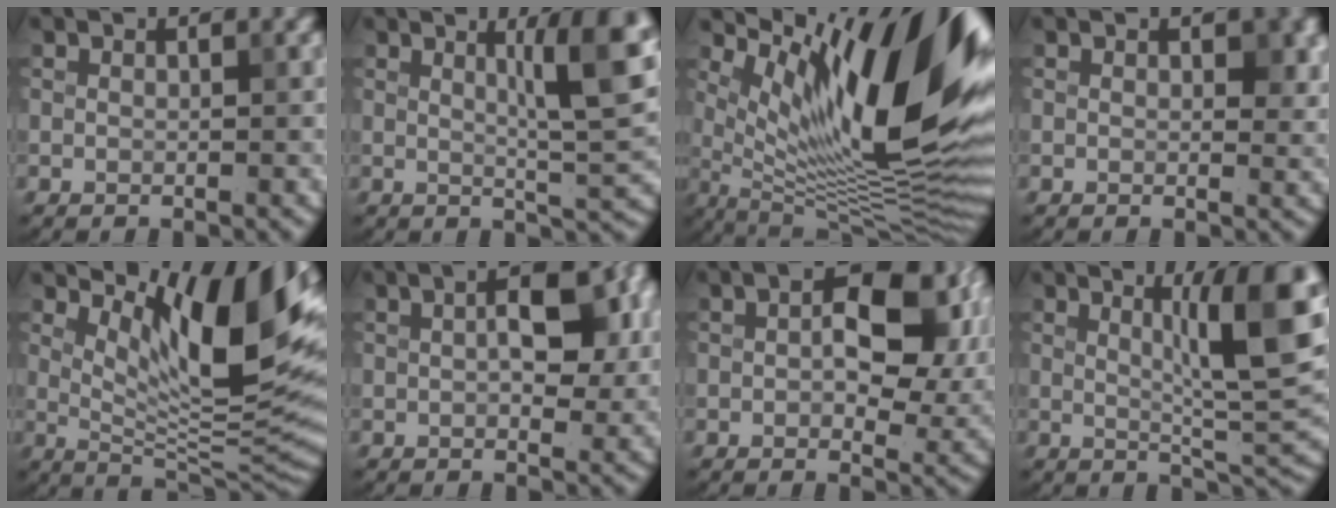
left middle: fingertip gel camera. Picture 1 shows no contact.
{"total": 6.1, "force": [2.1, 1.0, 5.6], "torque": [-0.076, 0.000, 0.037]}
{"total": 16.5, "force": [6.6, 5.0, 14.3], "torque": [-0.222, 0.001, 0.120]}
{"total": 2.4, "force": [0.8, 1.6, 1.7], "torque": [-0.022, -0.003, 0.011]}
{"total": 12.0, "force": [5.3, 3.7, 10.1], "torque": [-0.148, -0.006, 0.101]}
{"total": 6.0, "force": [1.4, 2.9, 5.1], "torque": [-0.071, 0.010, 0.021]}
{"total": 9.3, "force": [1.9, 5.0, 7.6], "torque": [-0.093, 0.011, 0.025]}
{"total": 8.4, "force": [2.7, 1.4, 7.9], "torque": [-0.111, 0.001, 0.050]}